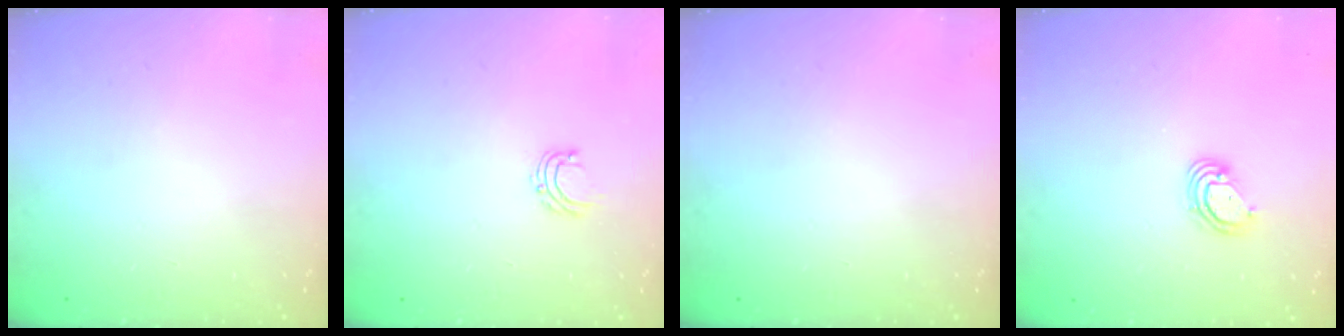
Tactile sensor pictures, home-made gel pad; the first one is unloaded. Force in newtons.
{"total": 4.8, "press": 4.8, "slide": 0.3}
{"total": 0.0}
{"total": 4.1, "press": 4.1, "slide": 0.3}